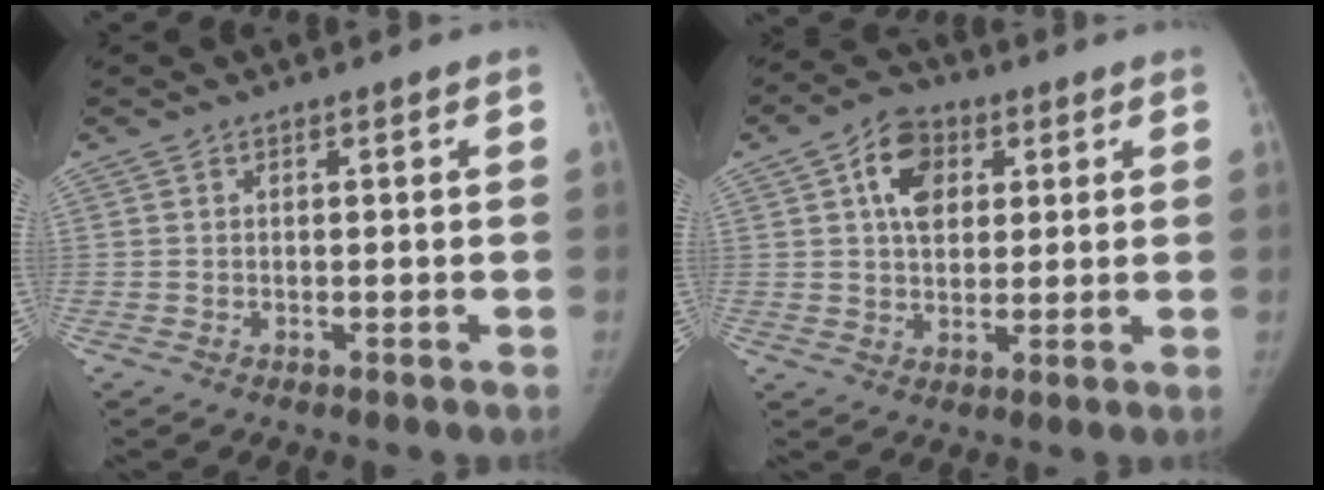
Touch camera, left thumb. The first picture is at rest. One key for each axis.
{"total": 9.4, "fx": 3.2, "fy": 6.6, "fz": 5.9, "tx": -0.071, "ty": -0.002, "tz": 0.049}